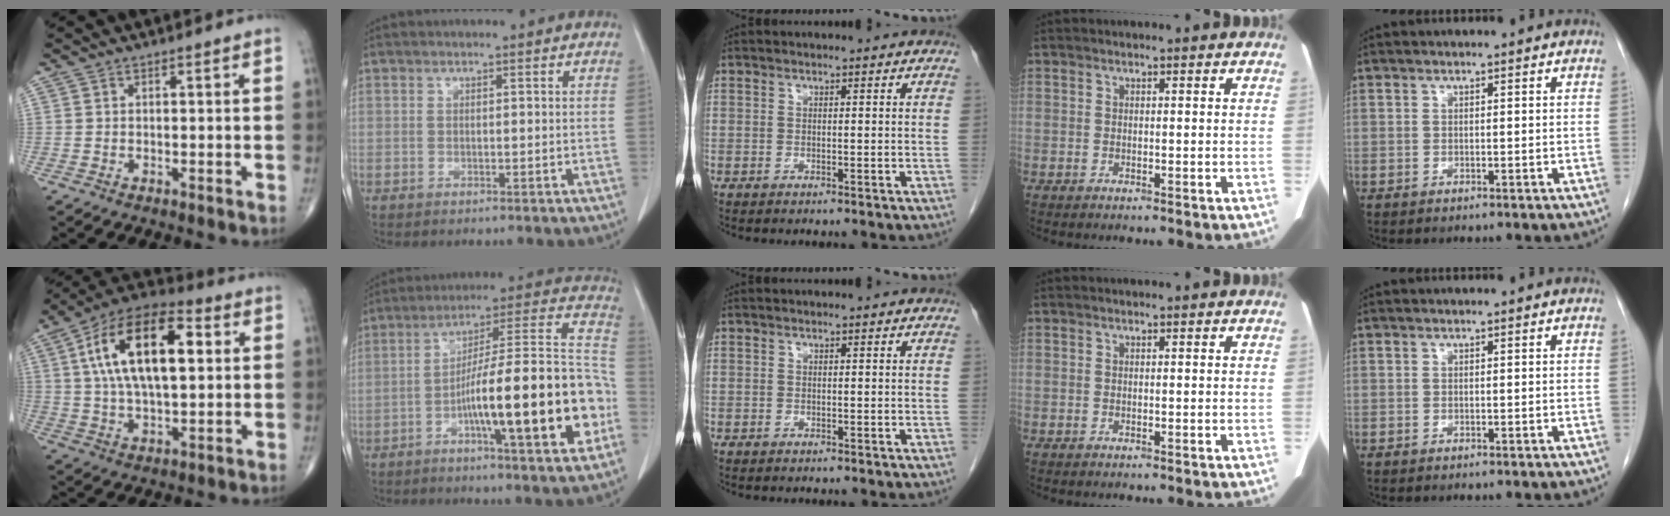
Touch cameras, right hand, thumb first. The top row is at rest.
{"thumb": {"total": 20.0, "force": [4.3, 9.5, 17.1], "torque": [-0.290, 0.019, 0.065]}, "index": {"total": 22.7, "force": [-6.7, 2.1, 21.5], "torque": [-0.283, 0.015, -0.103]}}